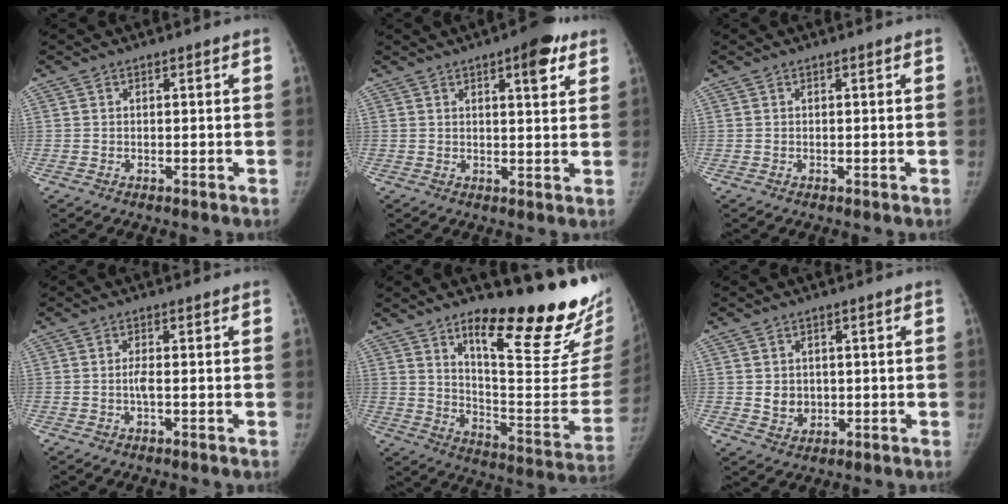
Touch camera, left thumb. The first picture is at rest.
{"total": 7.1, "force": [3.9, 2.2, 5.5], "torque": [-0.058, -0.015, 0.047]}
{"total": 0.0}
{"total": 1.4, "force": [-0.2, 0.1, 1.4], "torque": [-0.036, -0.002, -0.005]}
{"total": 26.1, "force": [18.3, 5.9, 17.7], "torque": [-0.214, -0.131, 0.268]}
{"total": 3.8, "force": [0.4, 3.3, 1.8], "torque": [-0.018, -0.006, 0.018]}